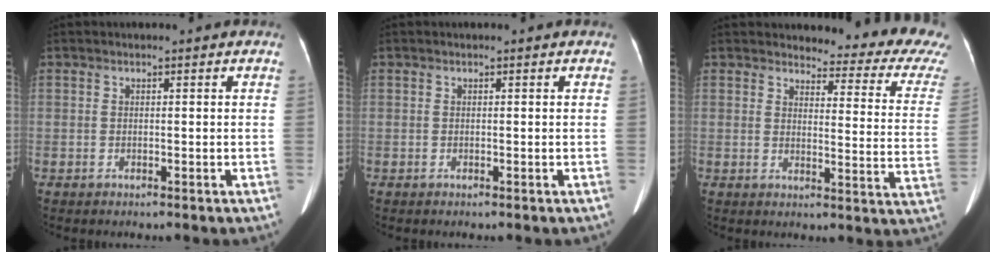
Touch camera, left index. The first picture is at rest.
{"total": 0.0}
{"total": 14.7, "force": [14.1, 1.1, 4.2], "torque": [-0.034, -0.096, 0.132]}